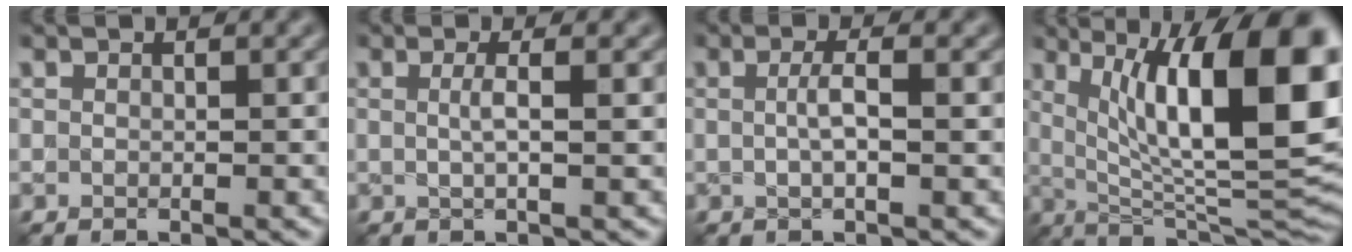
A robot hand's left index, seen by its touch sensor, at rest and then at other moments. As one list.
[{"total": 1.6, "force": [0.1, 0.2, 1.6], "torque": [-0.030, 0.003, -0.001]}, {"total": 1.9, "force": [0.0, 0.2, 1.9], "torque": [-0.037, 0.004, 0.000]}, {"total": 15.4, "force": [4.0, 4.6, 14.2], "torque": [-0.189, -0.004, 0.066]}]